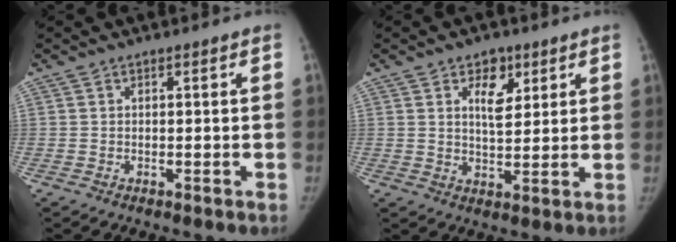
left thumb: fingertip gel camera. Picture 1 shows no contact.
{"total": 6.4, "force": [3.0, 3.8, 4.1], "torque": [-0.038, -0.018, 0.047]}